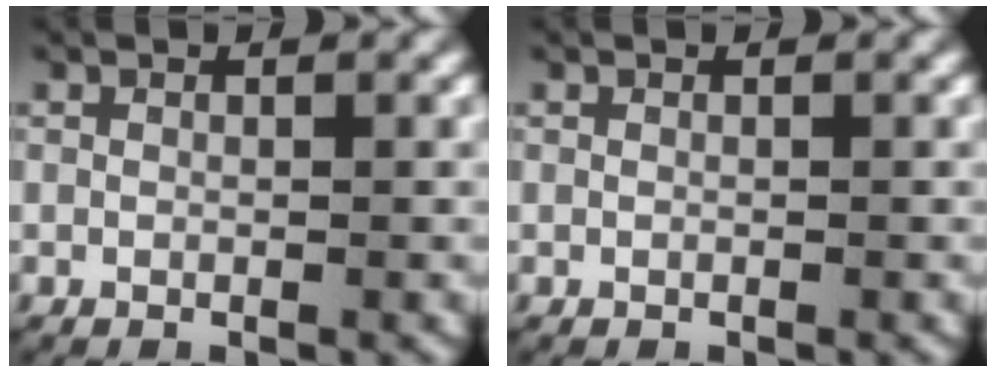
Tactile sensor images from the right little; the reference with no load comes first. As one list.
[{"total": 0.0}]